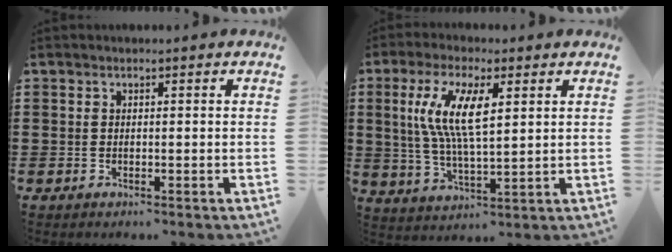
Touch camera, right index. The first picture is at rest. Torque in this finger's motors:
{"motor_torque": [1.99, 0.15, 1.05, 0.21]}